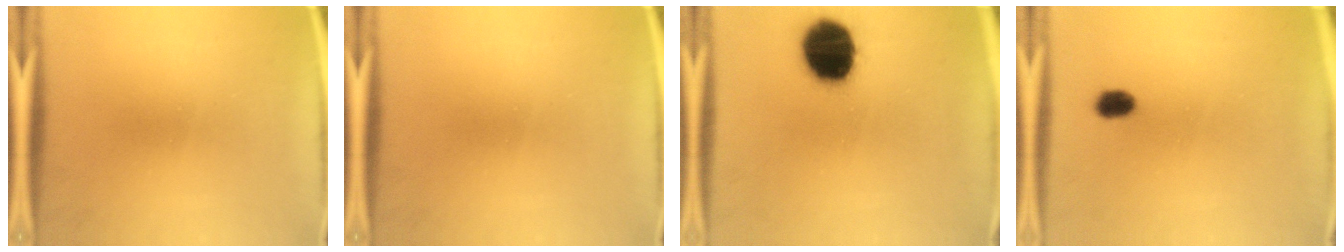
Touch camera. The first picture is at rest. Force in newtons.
{"total": 0.0}
{"total": 18.1}
{"total": 2.6}